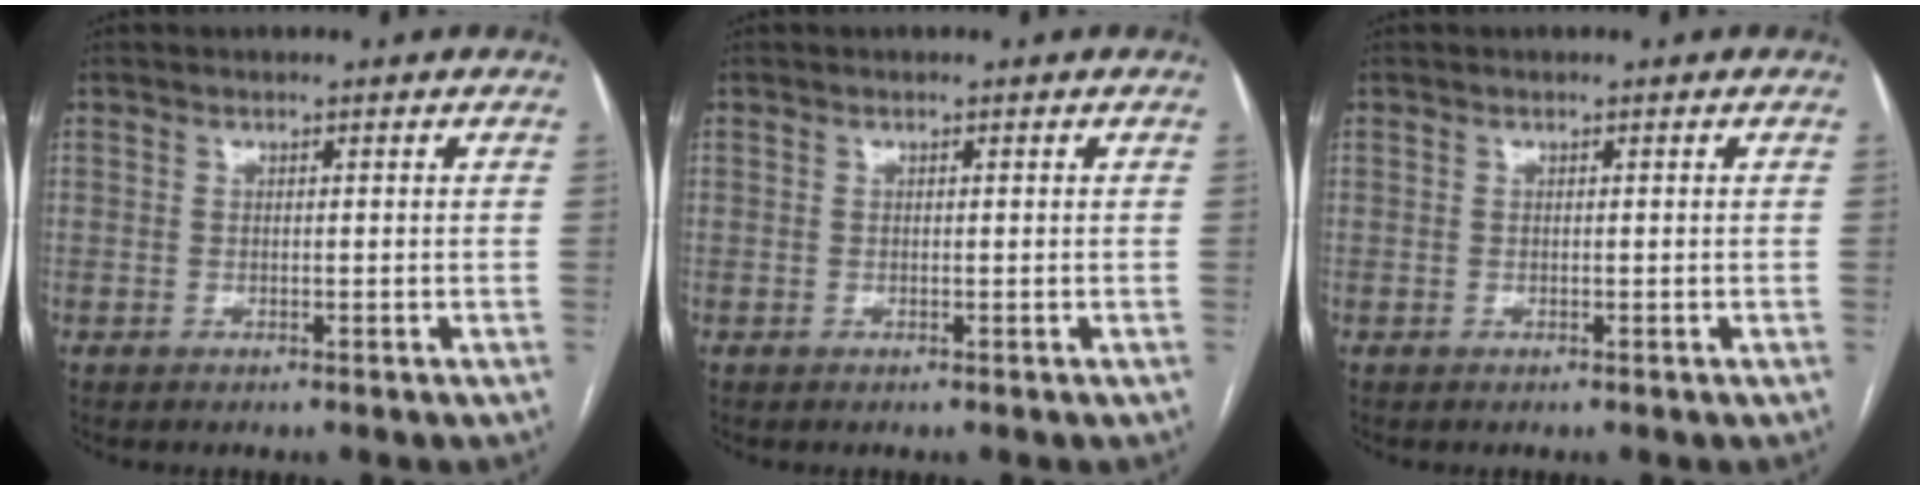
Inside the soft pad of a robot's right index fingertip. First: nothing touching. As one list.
[{"total": 0.0}, {"total": 0.0}]